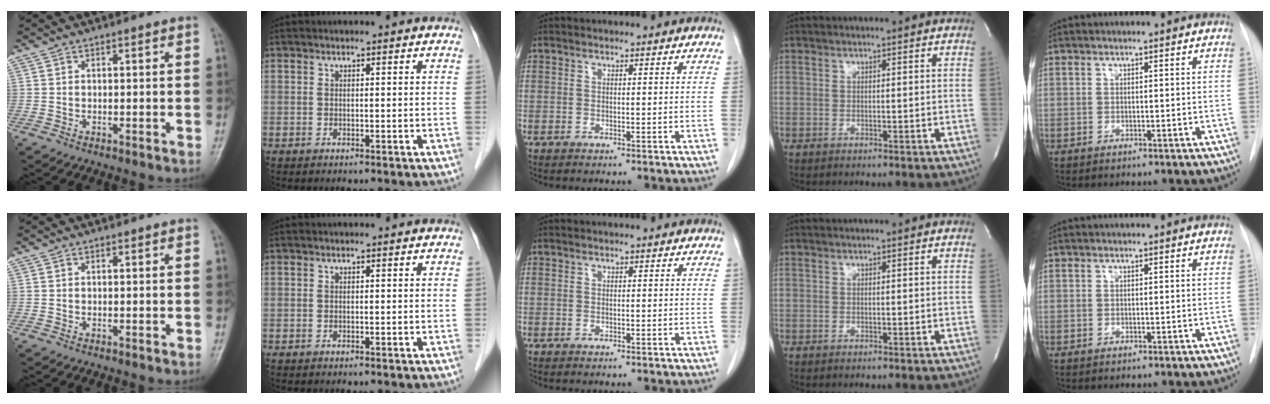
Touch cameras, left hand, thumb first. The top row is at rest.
{}